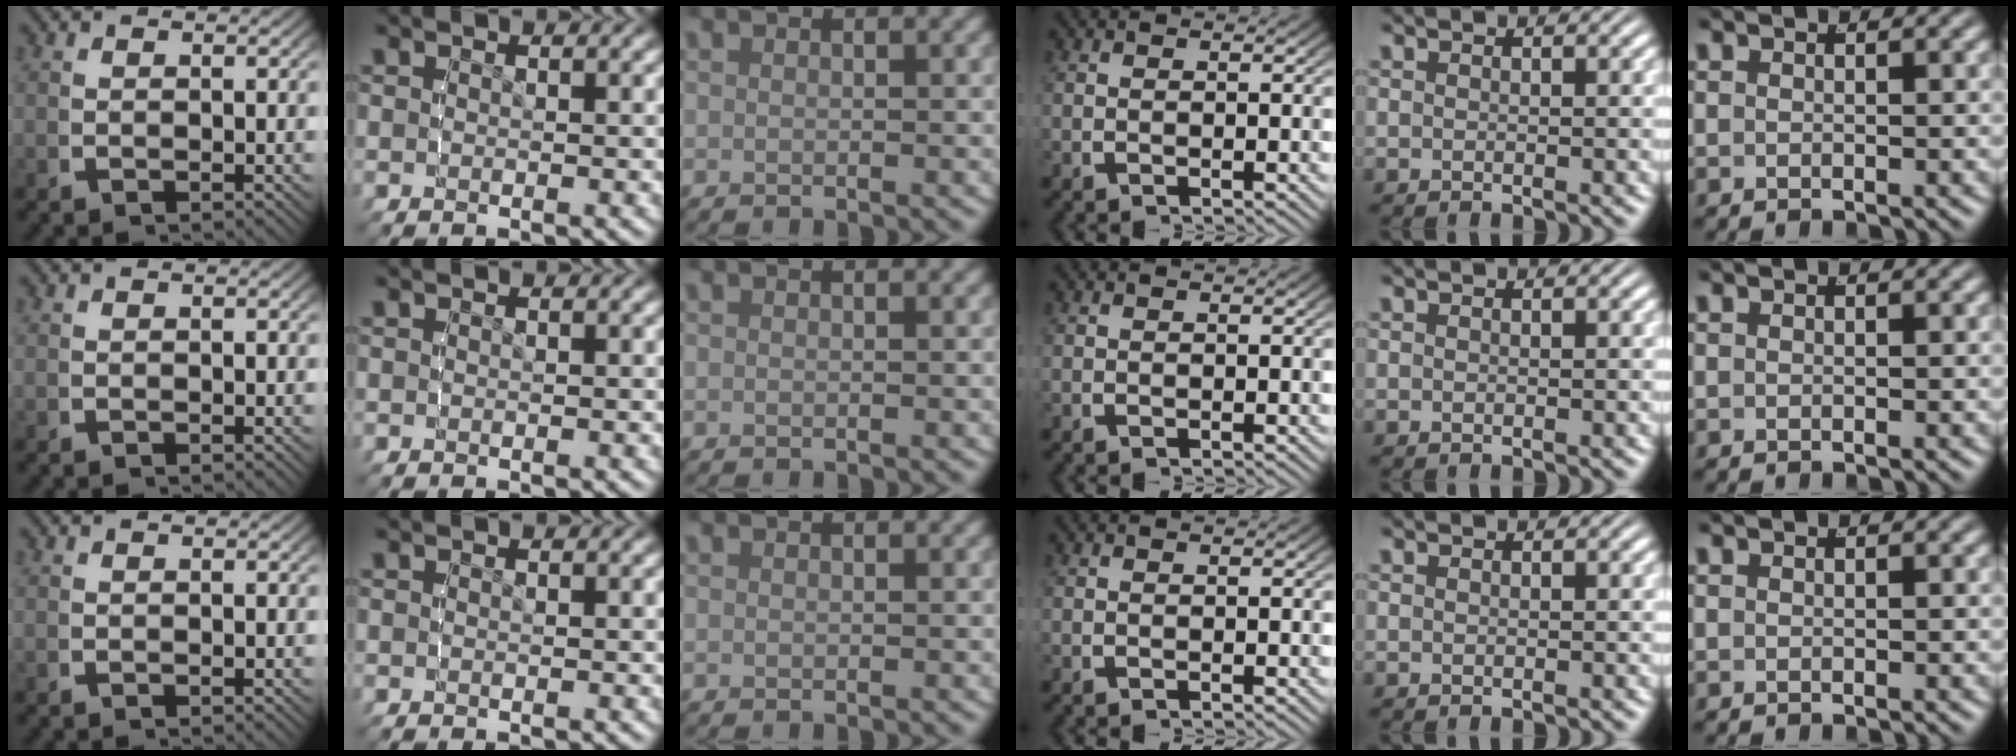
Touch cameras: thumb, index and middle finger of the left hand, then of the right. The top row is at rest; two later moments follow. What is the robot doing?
{"motion": "lift_and_place", "object": "bottle"}